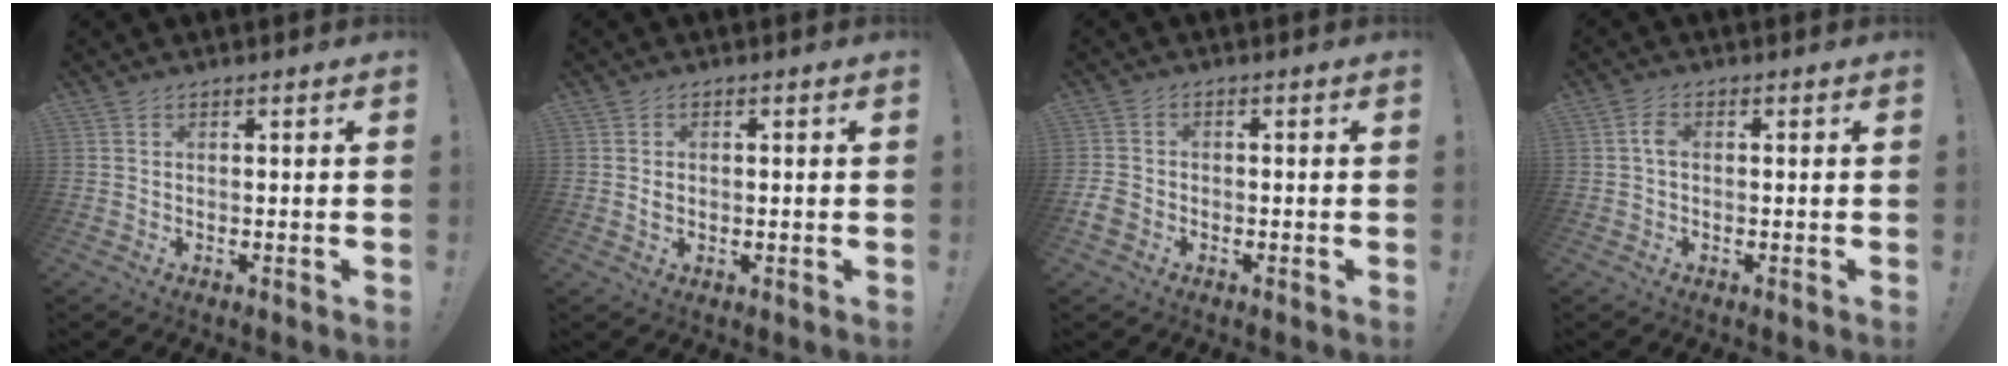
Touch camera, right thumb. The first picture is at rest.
{"total": 1.5, "force": [0.2, 1.4, 0.6], "torque": [-0.003, 0.002, 0.002]}
{"total": 4.4, "force": [-2.0, 3.2, 2.3], "torque": [-0.053, 0.004, -0.036]}
{"total": 2.7, "force": [-0.1, 1.6, 2.2], "torque": [-0.043, 0.010, -0.002]}